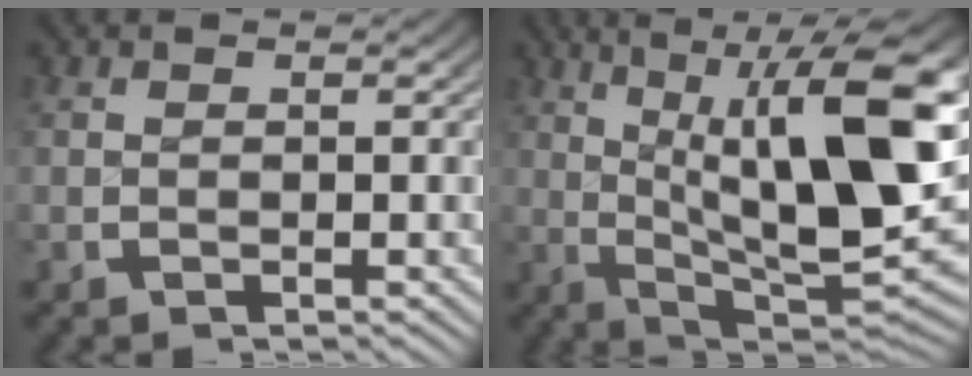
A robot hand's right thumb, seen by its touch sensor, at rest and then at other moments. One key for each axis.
{"total": 14.5, "fx": 0.3, "fy": 7.1, "fz": 12.7, "tx": -0.196, "ty": -0.039, "tz": 0.017}